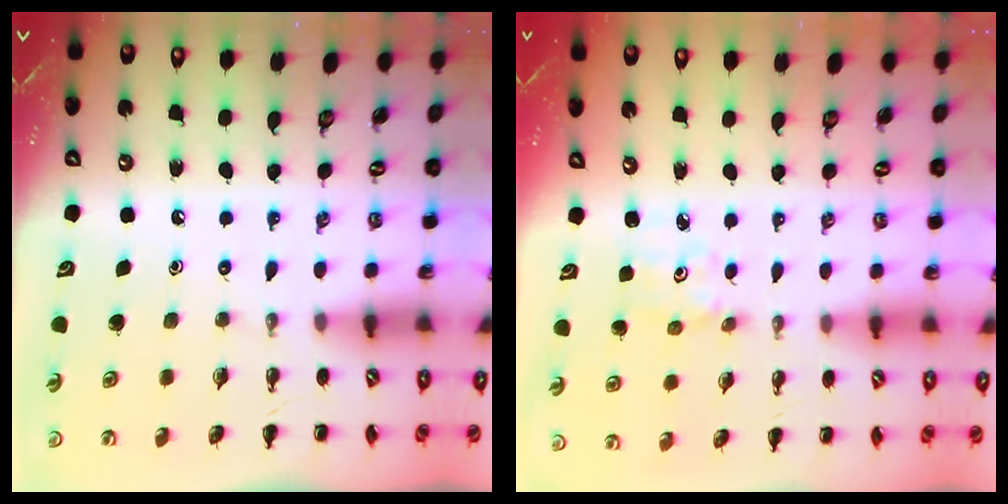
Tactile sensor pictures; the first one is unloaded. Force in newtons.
{"total": 2.0, "press": 2.0, "slide": 0.2}